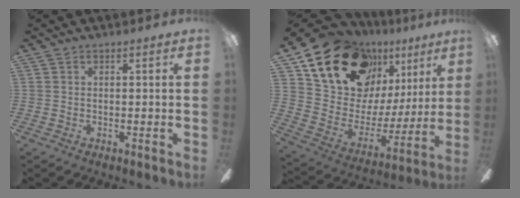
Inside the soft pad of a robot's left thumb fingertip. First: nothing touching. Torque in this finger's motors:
{"motor_torque": [2.49, 2.52, 1.38, -1.39, 0.13]}